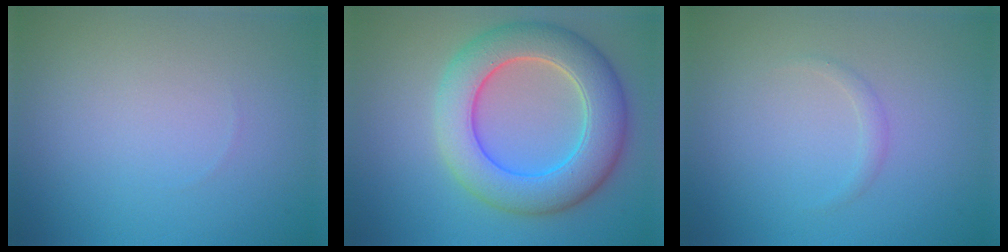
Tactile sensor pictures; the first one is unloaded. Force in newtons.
{"total": 8.2, "press": 8.2, "slide": 0.4}
{"total": 0.8, "press": 0.8, "slide": 0.0}